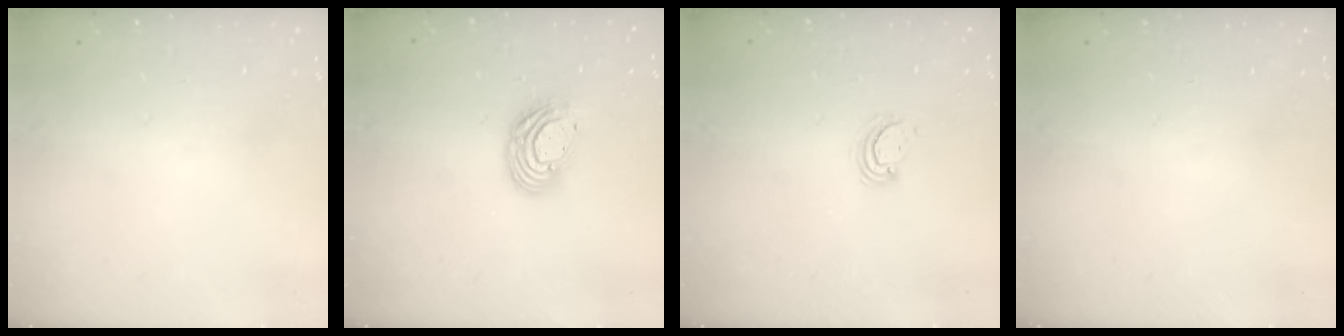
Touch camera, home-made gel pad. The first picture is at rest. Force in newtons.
{"total": 9.9, "press": 9.9, "slide": 0.8}
{"total": 4.0, "press": 4.0, "slide": 0.4}
{"total": 0.0}